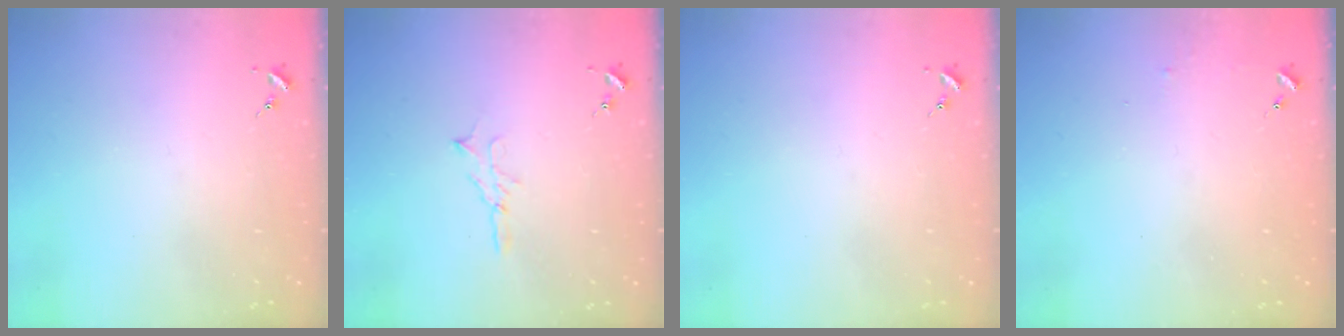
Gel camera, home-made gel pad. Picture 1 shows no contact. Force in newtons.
{"total": 4.7, "press": 4.7, "slide": 0.5}
{"total": 0.0}
{"total": 3.2, "press": 3.2, "slide": 0.3}